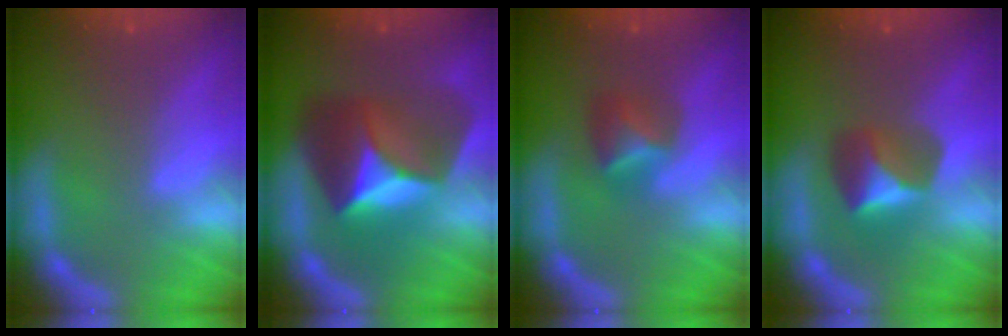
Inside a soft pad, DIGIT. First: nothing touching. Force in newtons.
{"total": 9.0}
{"total": 2.9}
{"total": 3.9}